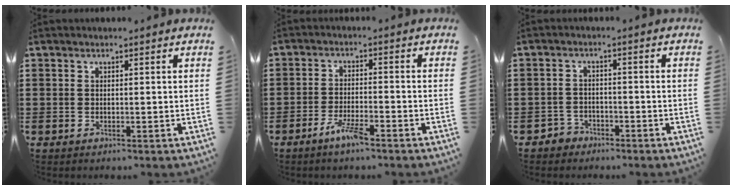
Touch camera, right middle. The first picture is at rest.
{"total": 4.3, "force": [-3.3, 0.7, 2.6], "torque": [-0.065, -0.004, -0.066]}
{"total": 2.5, "force": [-2.2, 1.1, -0.1], "torque": [-0.007, 0.003, -0.050]}